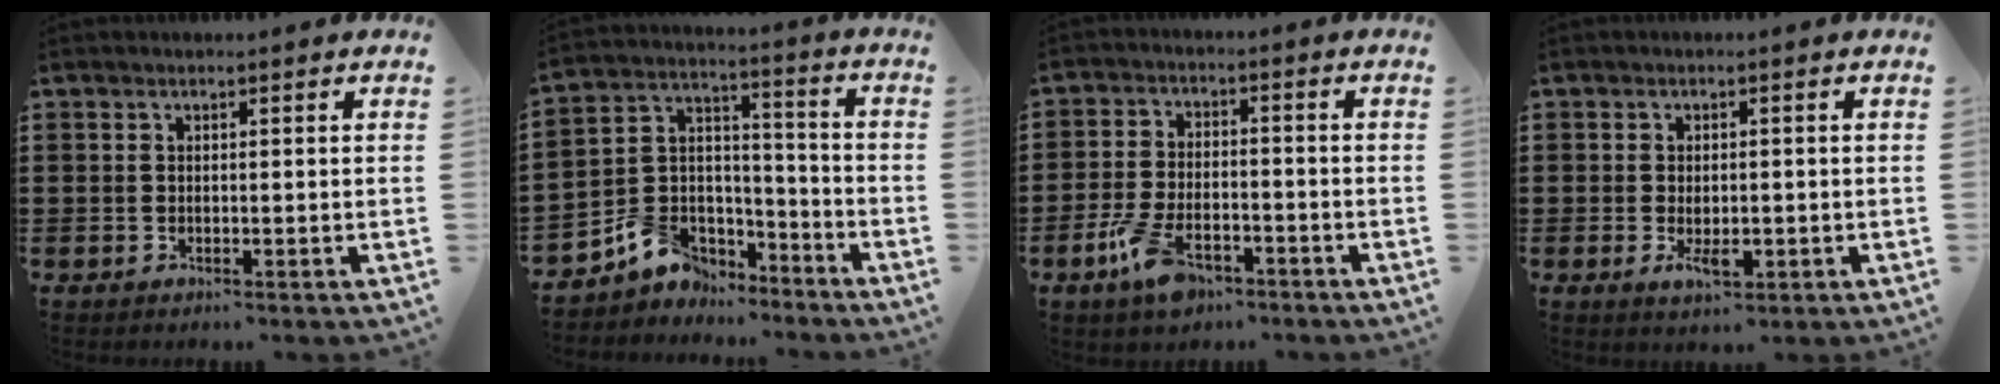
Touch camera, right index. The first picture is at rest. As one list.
[{"total": 6.3, "force": [-4.5, 4.4, 0.6], "torque": [-0.037, 0.010, -0.090]}, {"total": 7.1, "force": [-4.4, 3.0, 4.6], "torque": [-0.113, -0.001, -0.085]}, {"total": 2.9, "force": [-0.7, 1.3, 2.5], "torque": [-0.054, -0.003, -0.014]}]